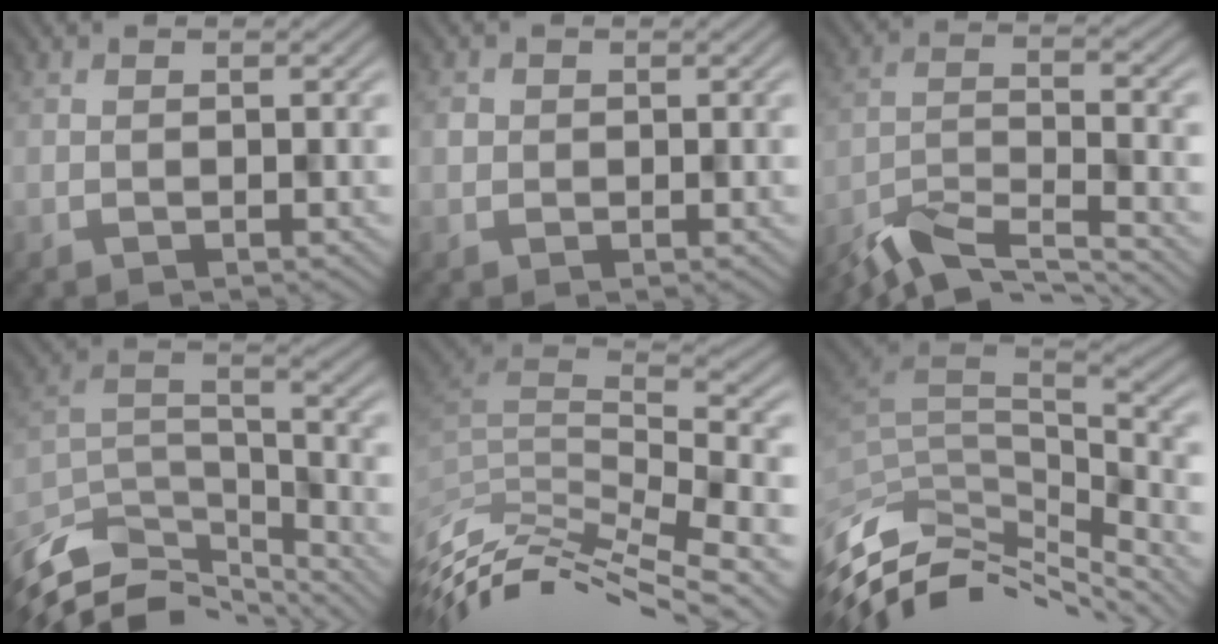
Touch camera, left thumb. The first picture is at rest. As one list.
[{"total": 0.9, "force": [0.2, 0.7, -0.4], "torque": [0.010, -0.002, 0.005]}, {"total": 8.3, "force": [-6.8, 1.8, 4.3], "torque": [-0.080, -0.007, -0.127]}, {"total": 12.4, "force": [-10.6, 4.1, 5.0], "torque": [-0.119, -0.006, -0.173]}, {"total": 10.6, "force": [-5.7, 3.4, 8.3], "torque": [-0.175, 0.001, -0.083]}, {"total": 10.2, "force": [-5.8, 4.4, 7.2], "torque": [-0.162, -0.002, -0.082]}]